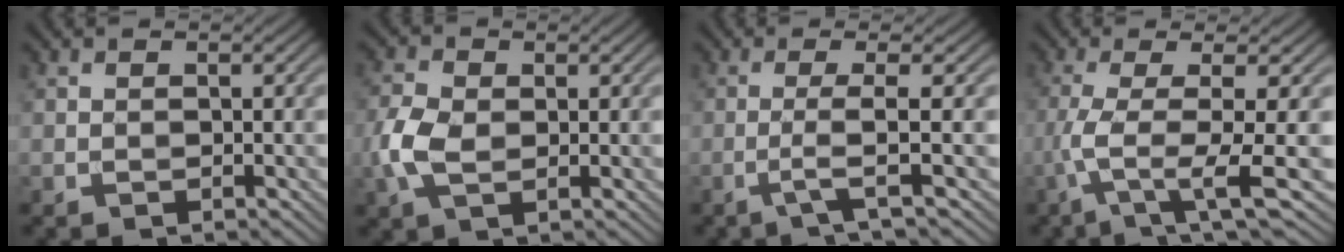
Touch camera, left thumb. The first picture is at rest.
{"total": 4.9, "force": [-0.3, 3.1, 3.8], "torque": [-0.105, -0.002, -0.010]}
{"total": 3.2, "force": [-0.7, 0.1, 3.1], "torque": [-0.054, 0.008, -0.032]}
{"total": 6.8, "force": [-1.0, 1.0, 6.6], "torque": [-0.128, 0.004, -0.028]}